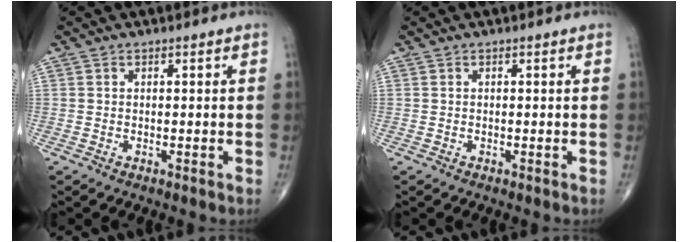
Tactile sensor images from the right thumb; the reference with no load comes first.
{"total": 0.0}